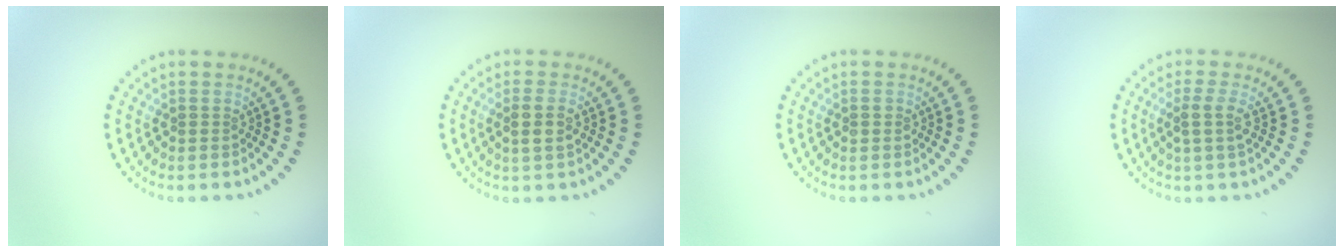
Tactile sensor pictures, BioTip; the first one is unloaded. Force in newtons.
{"total": 1.9, "press": 1.8, "slide": 0.8}
{"total": 1.0, "press": 1.0, "slide": 0.1}
{"total": 1.8, "press": 1.4, "slide": 1.2}